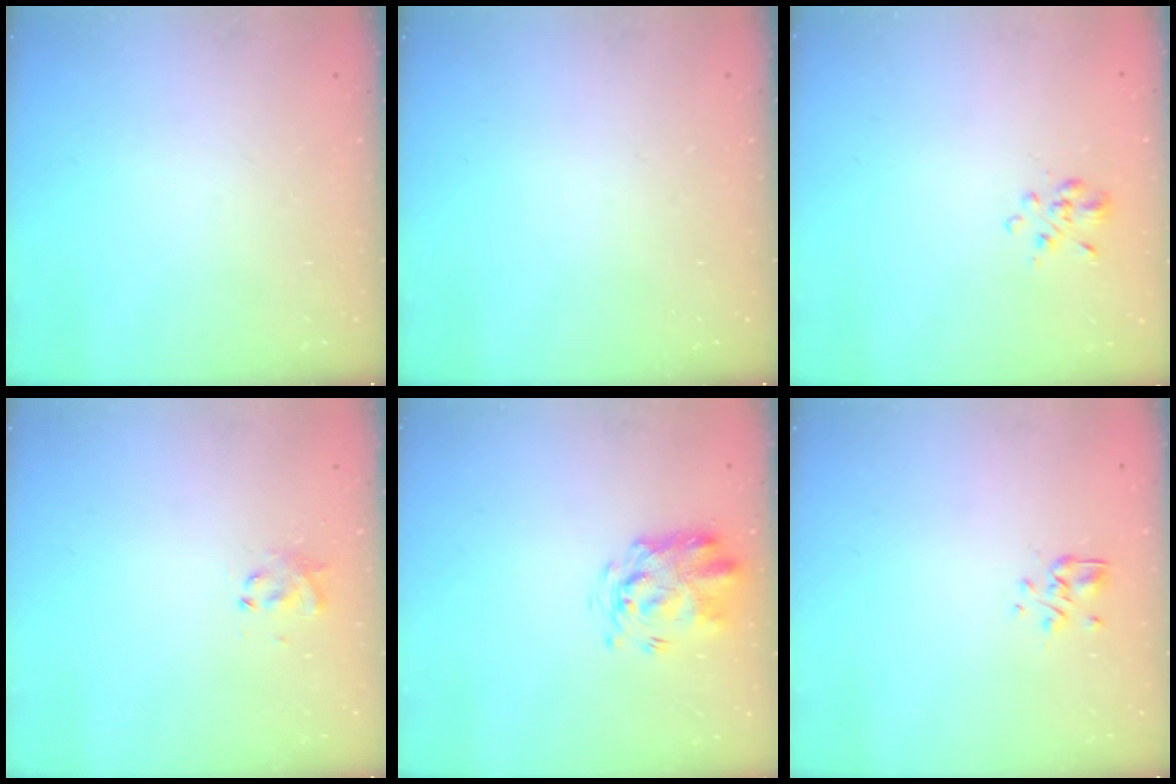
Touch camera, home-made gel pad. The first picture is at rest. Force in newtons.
{"total": 0.0}
{"total": 2.8, "press": 2.6, "slide": 1.2}
{"total": 2.8, "press": 2.7, "slide": 0.8}
{"total": 3.3, "press": 3.2, "slide": 0.7}
{"total": 2.5, "press": 2.3, "slide": 1.0}